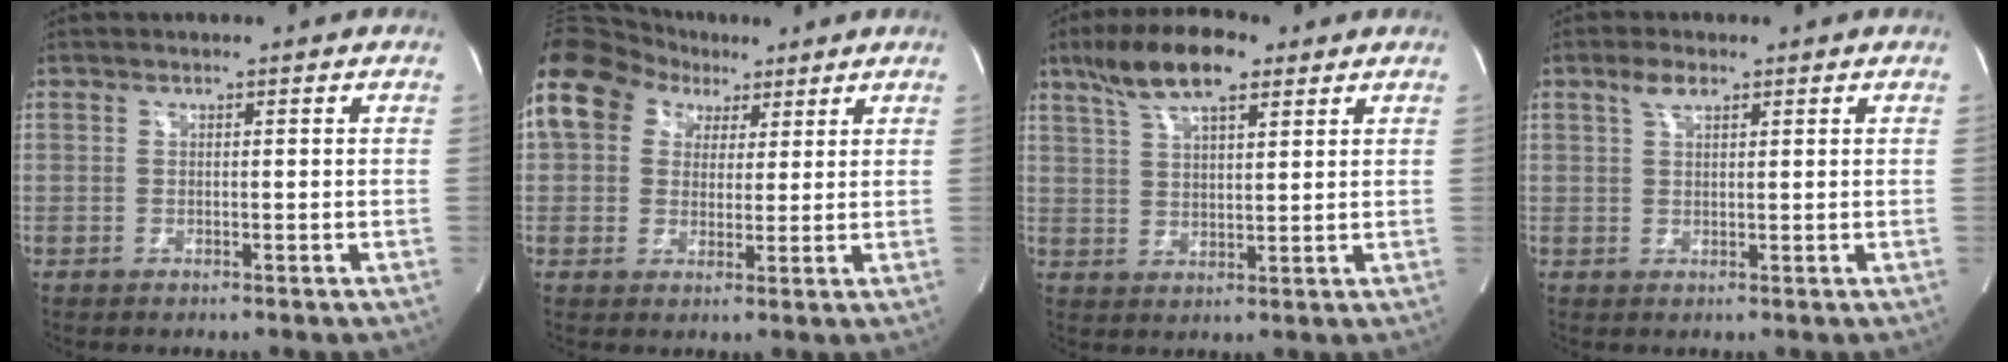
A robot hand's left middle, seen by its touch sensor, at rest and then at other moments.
{"total": 14.4, "force": [6.9, 10.9, 6.5], "torque": [-0.156, 0.069, 0.121]}
{"total": 10.2, "force": [6.6, 2.9, 7.1], "torque": [-0.135, 0.019, 0.119]}
{"total": 2.7, "force": [1.7, 1.1, 1.8], "torque": [-0.041, 0.009, 0.035]}